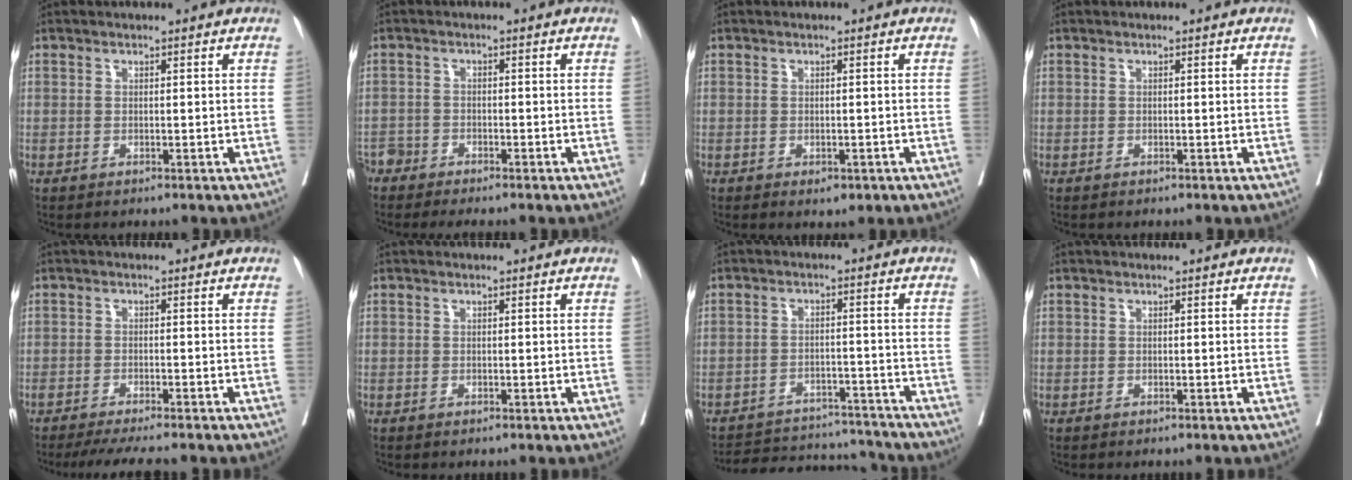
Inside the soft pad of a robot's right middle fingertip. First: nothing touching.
{"total": 3.7, "force": [-3.5, 0.7, 0.6], "torque": [0.001, -0.009, -0.064]}
{"total": 1.8, "force": [-0.9, 1.0, 1.2], "torque": [-0.013, 0.000, -0.003]}
{"total": 0.0}
{"total": 6.5, "force": [-5.7, 0.0, 3.2], "torque": [-0.038, -0.015, -0.090]}
{"total": 0.0}
{"total": 12.0, "force": [-11.7, 2.7, 1.2], "torque": [-0.015, 0.017, -0.161]}
{"total": 0.0}